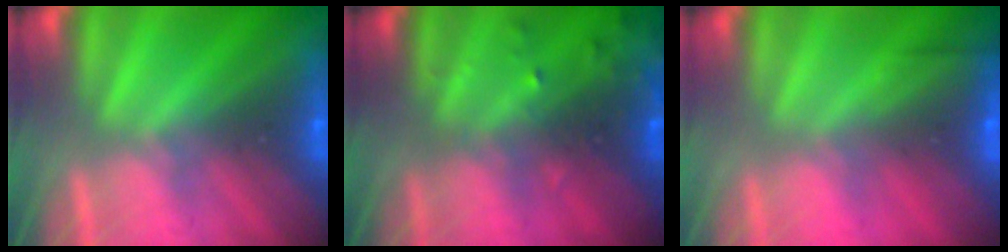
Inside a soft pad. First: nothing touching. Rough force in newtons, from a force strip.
{"total": 6.9}
{"total": 2.4}